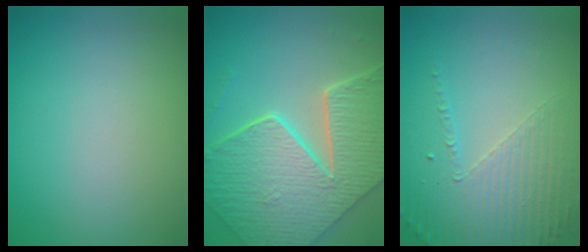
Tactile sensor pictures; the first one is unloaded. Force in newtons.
{"total": 9.4, "press": 6.7, "slide": 6.6}
{"total": 4.6, "press": 3.2, "slide": 3.4}